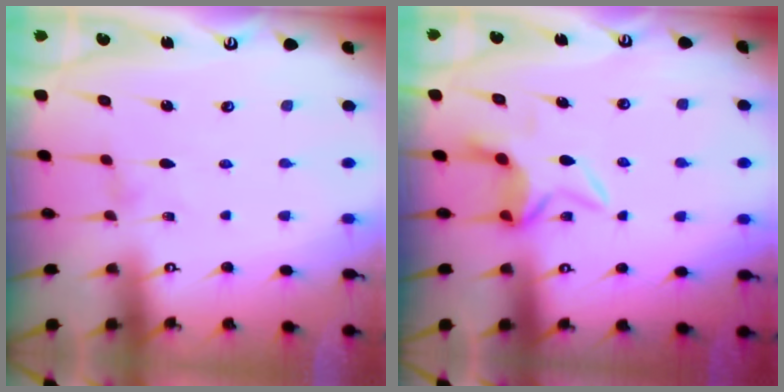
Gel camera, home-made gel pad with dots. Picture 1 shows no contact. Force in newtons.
{"total": 4.8, "press": 4.6, "slide": 1.4}